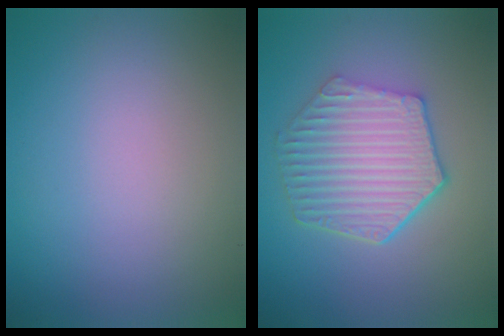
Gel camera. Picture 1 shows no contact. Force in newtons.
{"total": 6.4, "press": 4.9, "slide": 4.1}